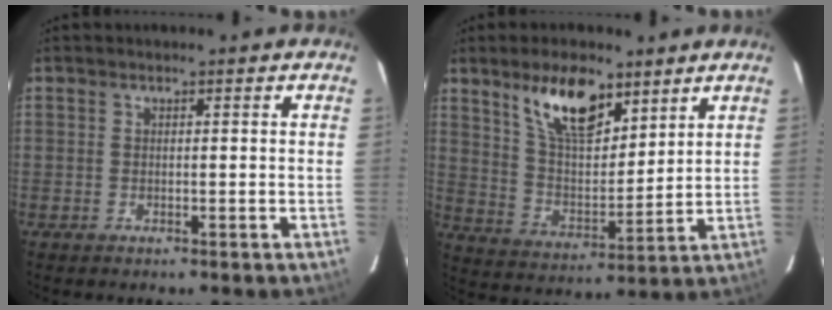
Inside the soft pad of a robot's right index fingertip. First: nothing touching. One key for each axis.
{"total": 13.4, "fx": 8.5, "fy": 5.6, "fz": 8.7, "tx": -0.148, "ty": 0.001, "tz": 0.162}